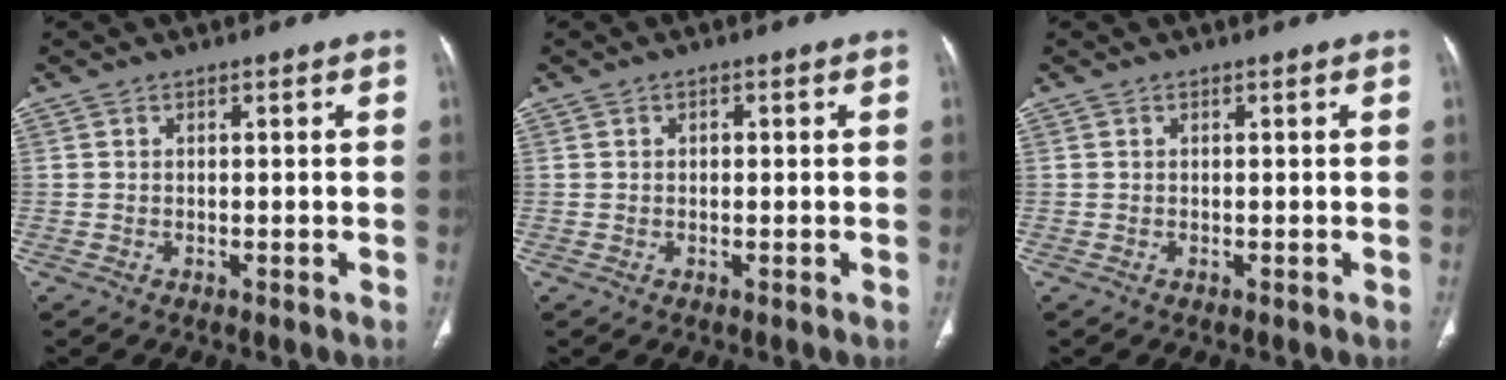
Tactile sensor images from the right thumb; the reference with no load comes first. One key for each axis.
{"total": 0.6, "fx": 0.1, "fy": 0.5, "fz": 0.4, "tx": -0.004, "ty": 0.002, "tz": 0.000}
{"total": 0.0}